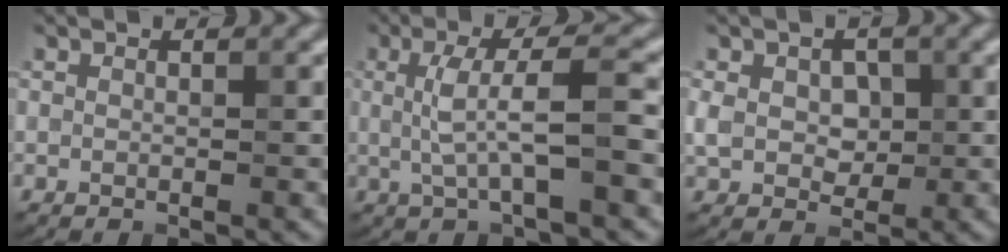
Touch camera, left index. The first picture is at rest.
{"total": 4.5, "force": [0.2, 0.8, 4.4], "torque": [-0.087, 0.006, 0.004]}
{"total": 3.6, "force": [0.2, 2.8, 2.4], "torque": [-0.048, -0.003, 0.001]}